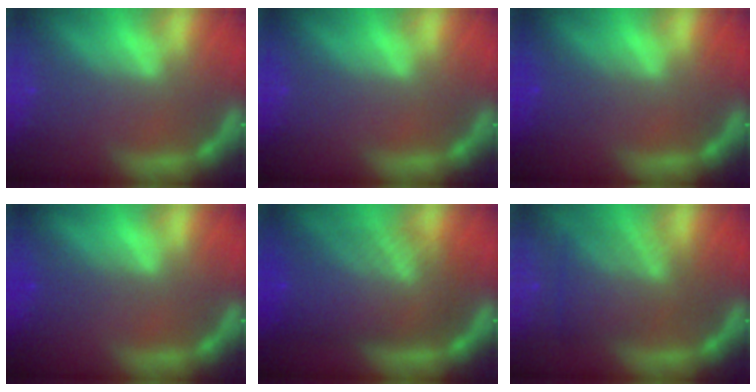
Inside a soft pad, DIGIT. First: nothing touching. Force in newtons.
{"total": 0.0}
{"total": 1.4}
{"total": 1.5}
{"total": 9.6}
{"total": 6.1}